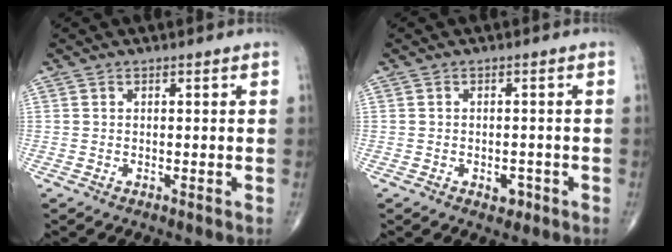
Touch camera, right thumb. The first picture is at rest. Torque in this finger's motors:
{"motor_torque": [1.00, 0.96, 0.11, -0.37, 0.03]}